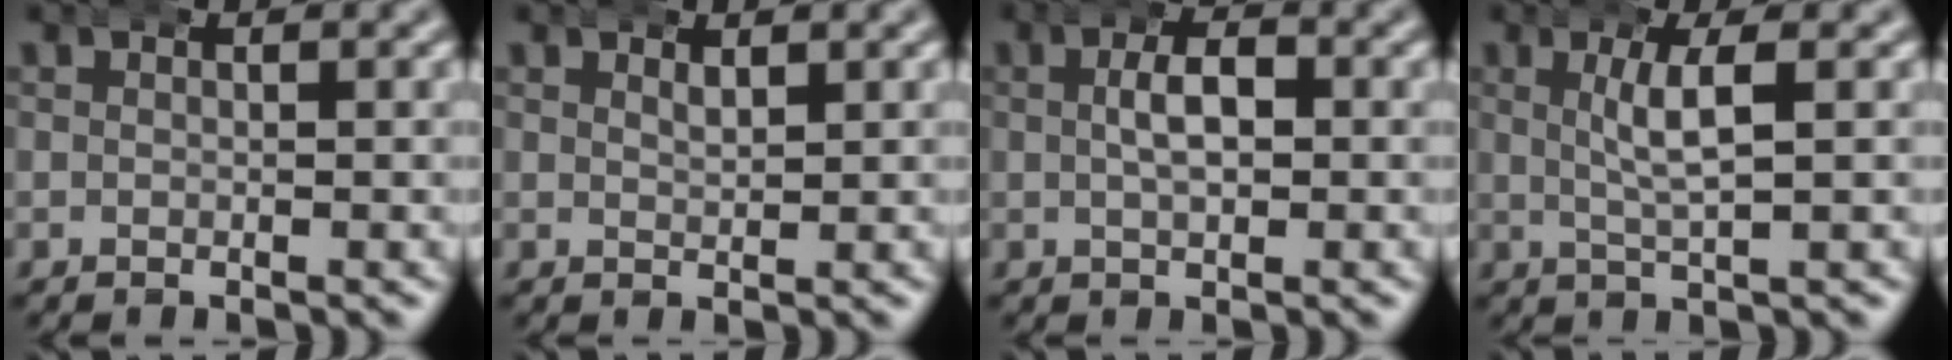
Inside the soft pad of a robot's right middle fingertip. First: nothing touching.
{"total": 1.0, "force": [0.8, 0.1, 0.5], "torque": [-0.007, -0.005, 0.018]}
{"total": 3.4, "force": [0.2, 1.6, 3.0], "torque": [-0.034, 0.011, -0.003]}
{"total": 2.9, "force": [0.6, 0.0, 2.8], "torque": [-0.052, 0.001, 0.013]}